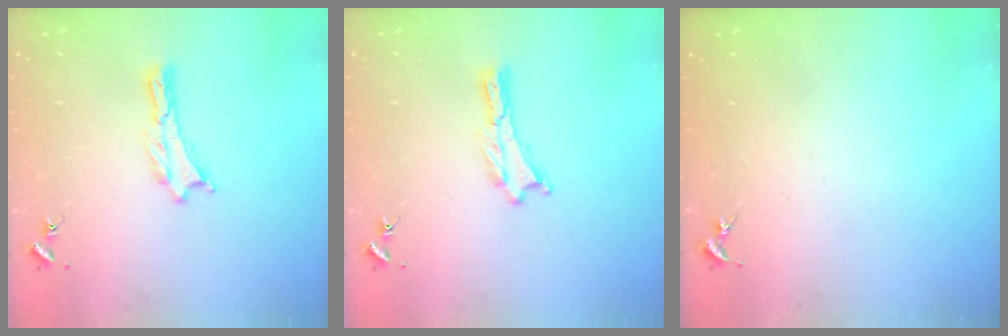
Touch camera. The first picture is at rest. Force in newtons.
{"total": 0.0}
{"total": 0.0}